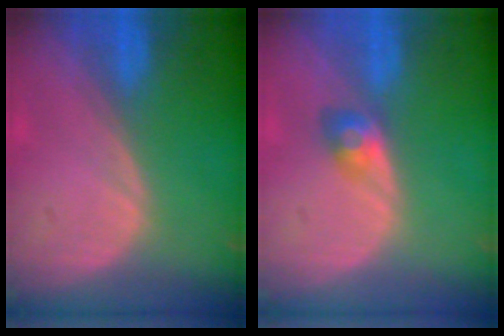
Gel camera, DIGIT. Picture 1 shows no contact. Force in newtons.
{"total": 3.0, "press": 2.6, "slide": 1.4}